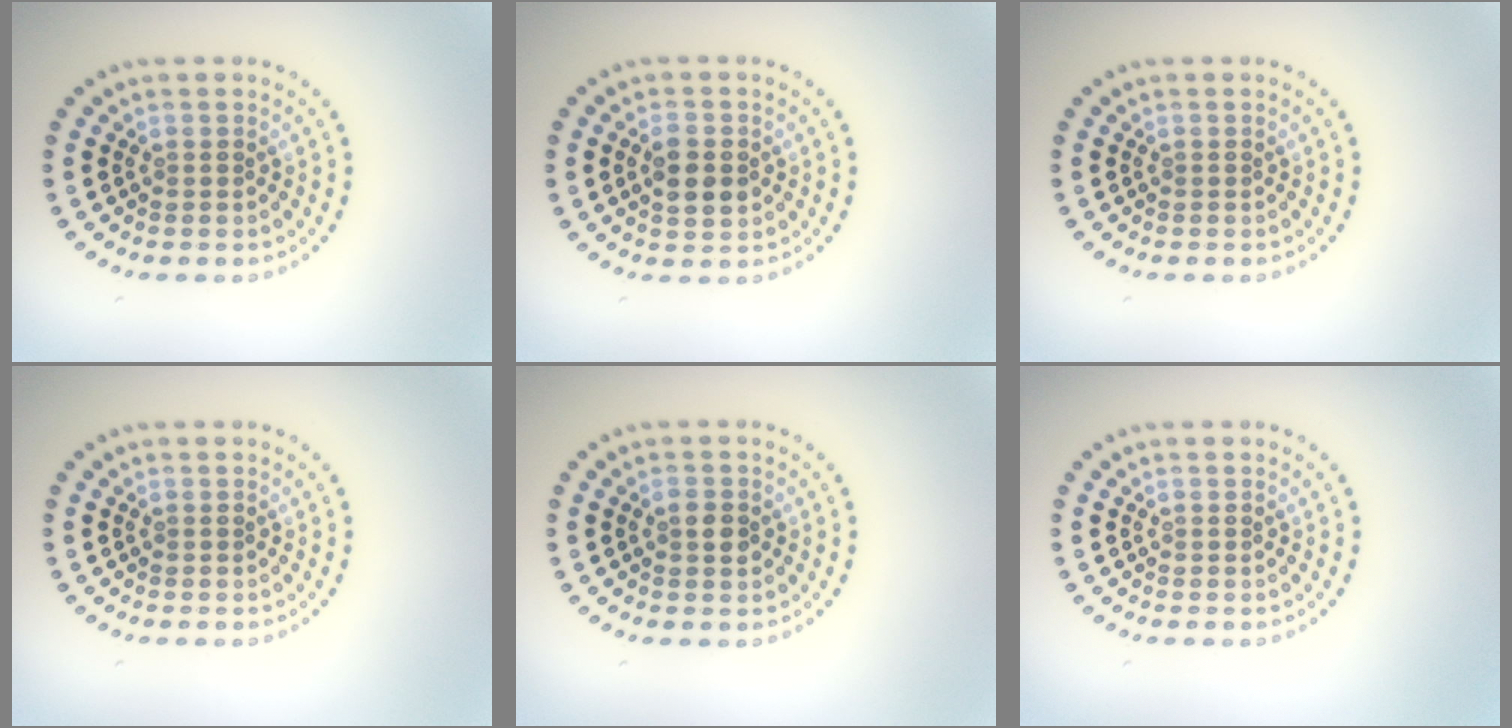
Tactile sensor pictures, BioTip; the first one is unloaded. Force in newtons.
{"total": 2.8, "press": 2.8, "slide": 0.3}
{"total": 0.0}
{"total": 0.0}
{"total": 1.4, "press": 1.4, "slide": 0.2}
{"total": 0.0}